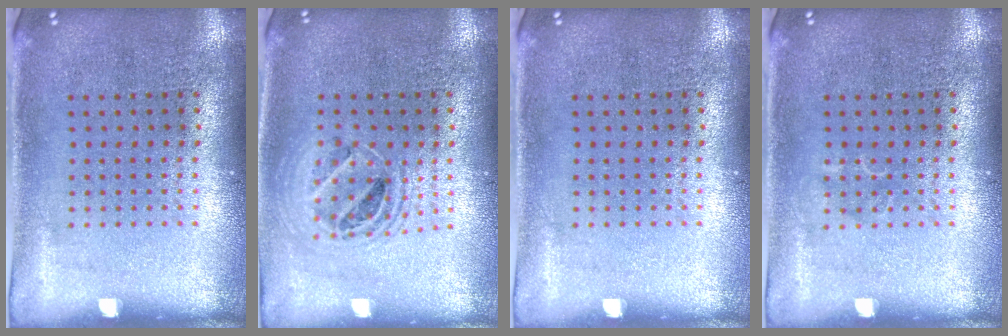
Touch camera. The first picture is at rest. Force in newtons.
{"total": 1.5, "press": 1.3, "slide": 0.7}
{"total": 0.0}
{"total": 0.5, "press": 0.5, "slide": 0.1}